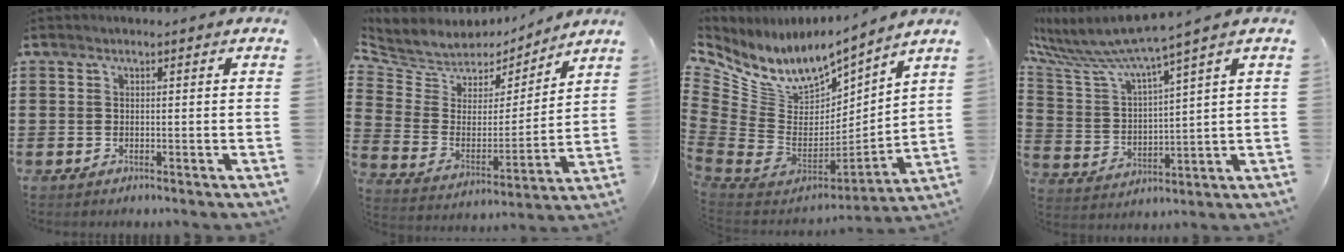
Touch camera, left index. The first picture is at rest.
{"total": 6.0, "force": [5.3, 2.9, -0.4], "torque": [-0.039, -0.049, 0.091]}
{"total": 8.9, "force": [6.3, 4.9, 3.8], "torque": [-0.111, -0.065, 0.111]}
{"total": 6.2, "force": [5.6, -0.3, 2.7], "torque": [-0.083, -0.043, 0.088]}